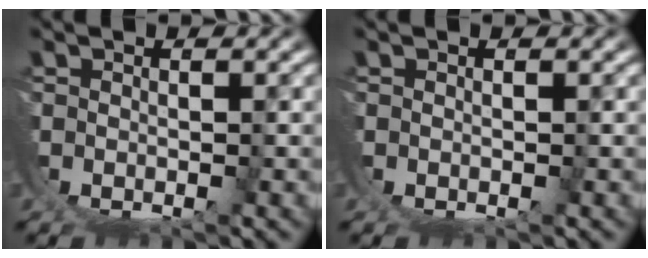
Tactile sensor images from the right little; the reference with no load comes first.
{"total": 0.0}